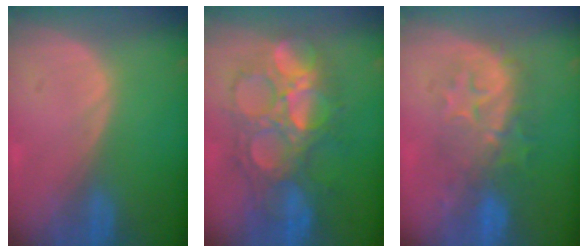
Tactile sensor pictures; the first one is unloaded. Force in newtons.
{"total": 10.6, "press": 10.5, "slide": 0.7}
{"total": 8.5, "press": 8.4, "slide": 1.3}